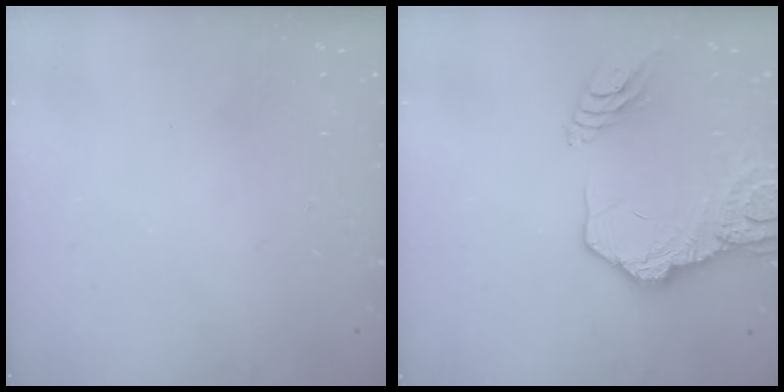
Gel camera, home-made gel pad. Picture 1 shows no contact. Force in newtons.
{"total": 16.9, "press": 16.8, "slide": 1.7}